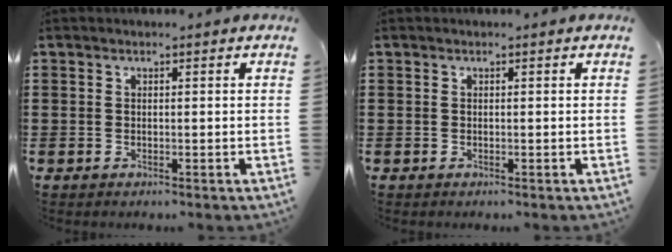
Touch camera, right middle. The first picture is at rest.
{"total": 0.0}